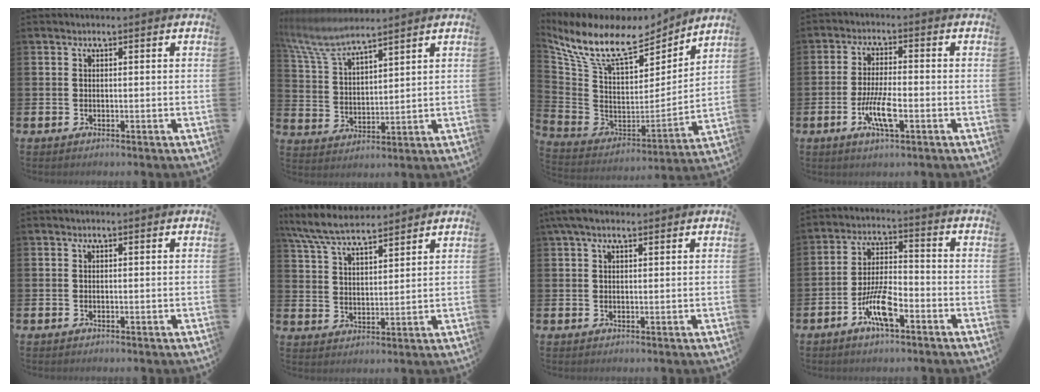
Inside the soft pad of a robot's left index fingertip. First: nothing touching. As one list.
[{"total": 7.9, "force": [7.3, 1.1, 2.8], "torque": [-0.083, -0.028, 0.132]}, {"total": 11.0, "force": [9.1, 3.8, 4.9], "torque": [-0.141, -0.052, 0.162]}, {"total": 5.7, "force": [-2.0, 1.4, 5.1], "torque": [-0.107, -0.005, -0.038]}, {"total": 0.0}, {"total": 7.5, "force": [7.0, 1.0, 2.3], "torque": [-0.070, -0.029, 0.130]}, {"total": 3.2, "force": [2.3, 1.1, 2.0], "torque": [-0.039, 0.003, 0.040]}, {"total": 7.1, "force": [-3.5, 1.9, 5.9], "torque": [-0.122, 0.000, -0.066]}]